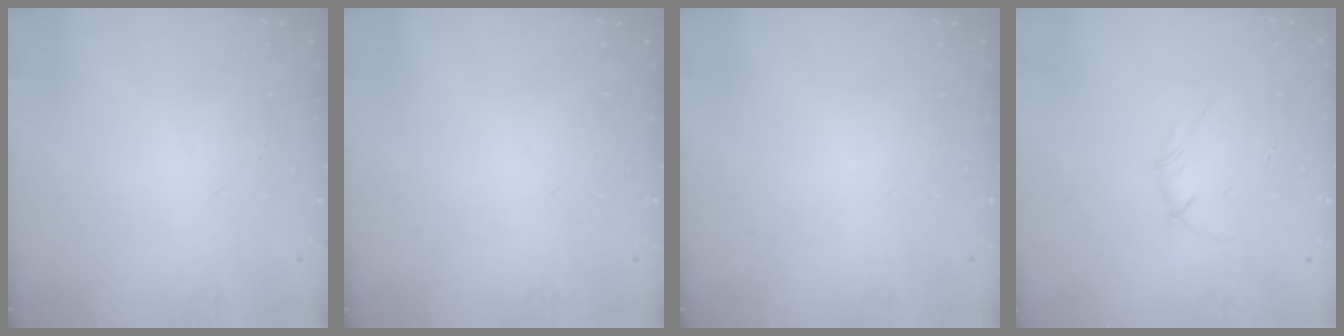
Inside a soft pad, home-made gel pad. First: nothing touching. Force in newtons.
{"total": 0.0}
{"total": 0.0}
{"total": 2.7, "press": 2.6, "slide": 0.7}